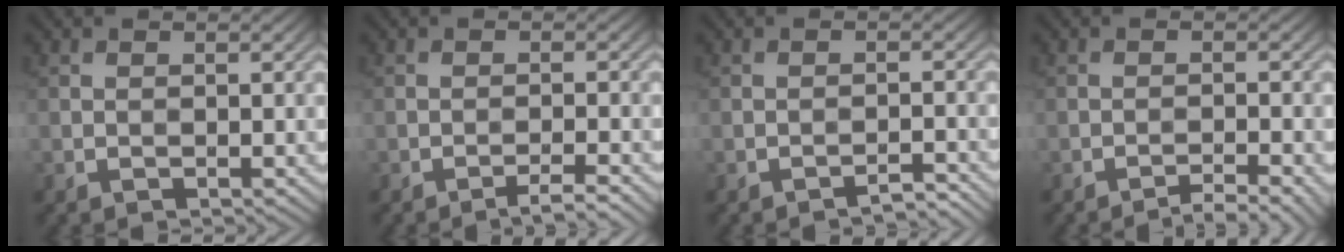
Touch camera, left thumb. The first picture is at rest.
{"total": 2.3, "force": [-1.8, 0.1, 1.5], "torque": [-0.018, 0.009, -0.035]}
{"total": 2.1, "force": [-2.0, 0.1, 0.6], "torque": [0.000, 0.011, -0.032]}
{"total": 3.2, "force": [-2.4, 0.3, 2.0], "torque": [-0.029, 0.012, -0.043]}